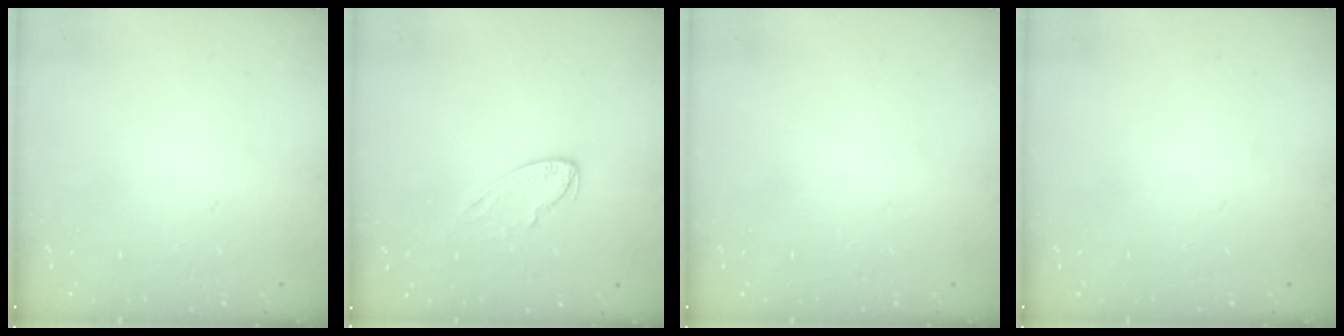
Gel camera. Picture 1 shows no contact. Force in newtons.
{"total": 6.9, "press": 6.9, "slide": 0.5}
{"total": 0.0}
{"total": 0.0}